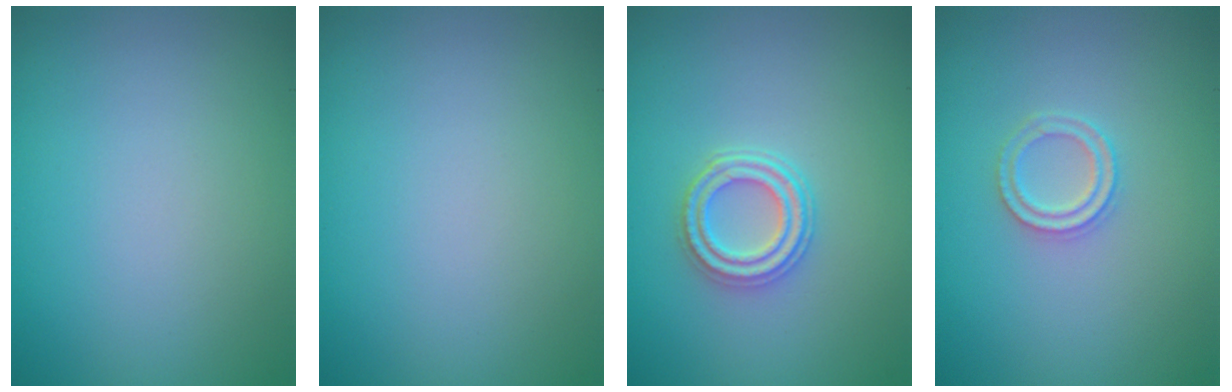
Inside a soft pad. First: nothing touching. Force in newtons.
{"total": 0.0}
{"total": 2.9, "press": 2.5, "slide": 1.4}
{"total": 2.0, "press": 1.9, "slide": 0.4}